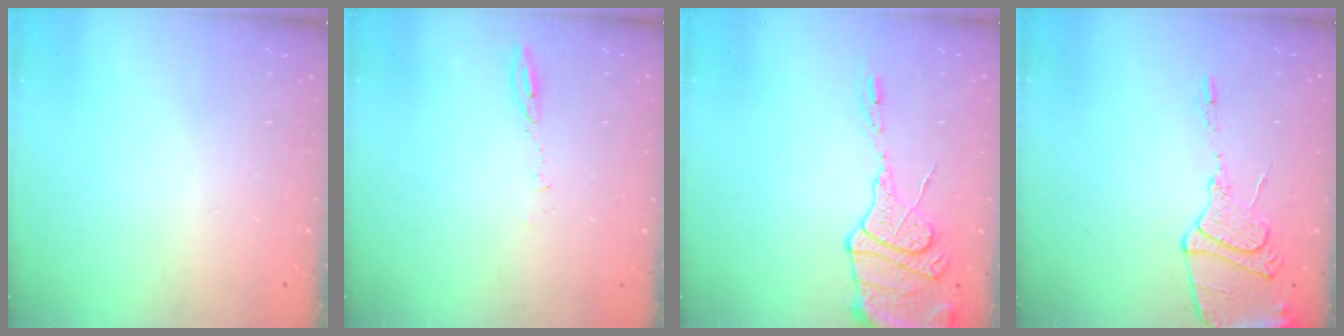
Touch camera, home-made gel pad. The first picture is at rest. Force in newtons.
{"total": 4.5, "press": 4.4, "slide": 0.6}
{"total": 14.6, "press": 14.5, "slide": 1.9}
{"total": 12.3, "press": 12.3, "slide": 1.1}